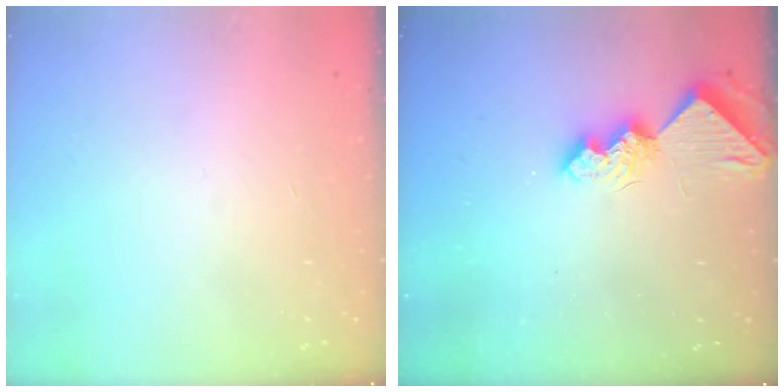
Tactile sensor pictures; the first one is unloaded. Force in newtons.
{"total": 9.5, "press": 9.5, "slide": 0.9}